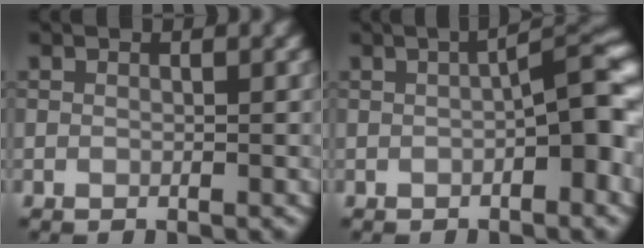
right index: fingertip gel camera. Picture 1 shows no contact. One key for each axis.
{"total": 5.7, "fx": -1.0, "fy": 1.4, "fz": 5.5, "tx": -0.071, "ty": 0.017, "tz": -0.018}